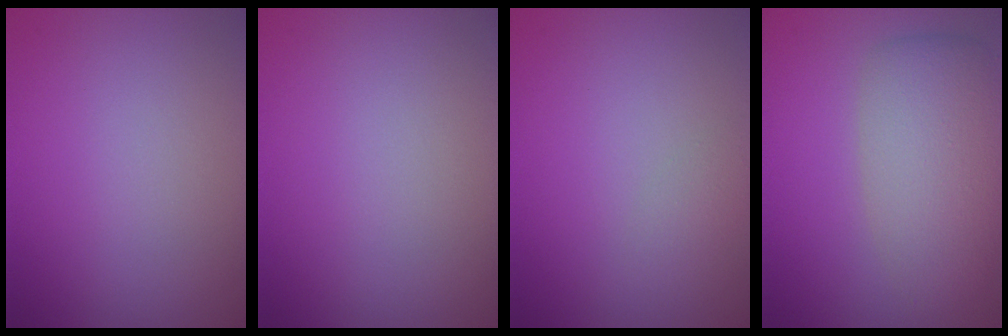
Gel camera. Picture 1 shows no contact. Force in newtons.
{"total": 0.0}
{"total": 1.0, "press": 1.0, "slide": 0.1}
{"total": 5.6, "press": 5.6, "slide": 0.3}